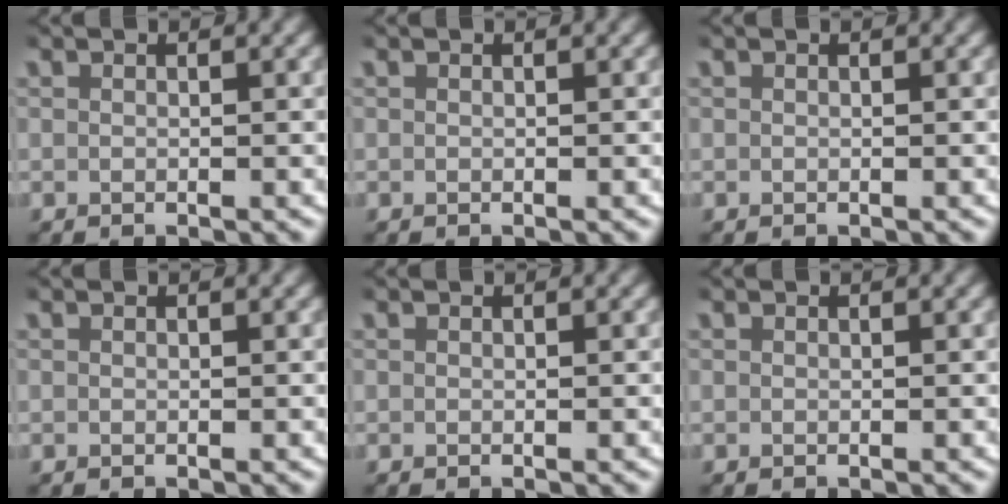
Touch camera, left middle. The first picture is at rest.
{"total": 0.0}
{"total": 0.0}
{"total": 0.0}
{"total": 0.0}
{"total": 0.0}